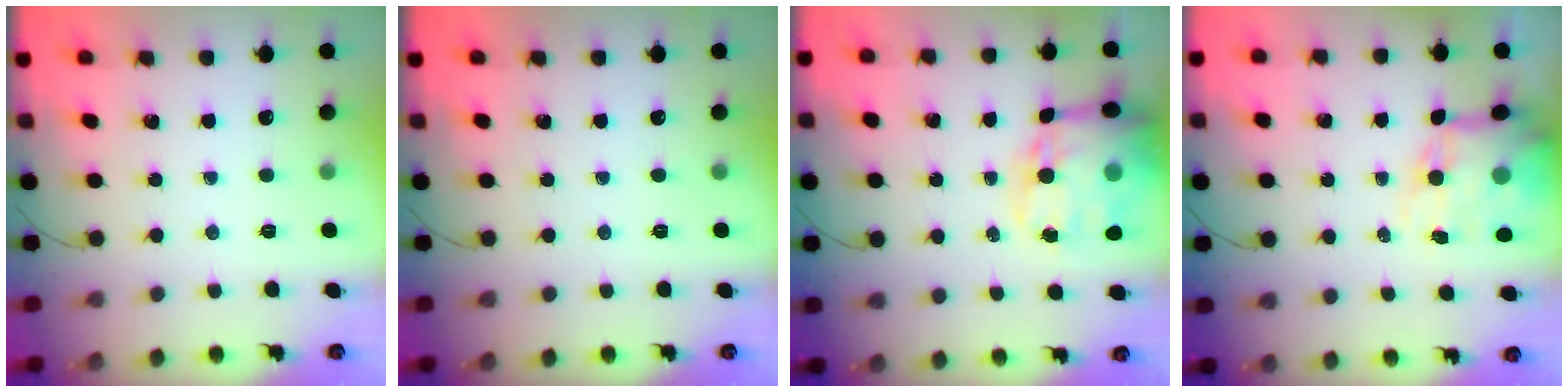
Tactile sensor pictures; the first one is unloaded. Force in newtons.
{"total": 0.0}
{"total": 21.3, "press": 20.7, "slide": 5.1}
{"total": 12.8, "press": 12.3, "slide": 3.4}